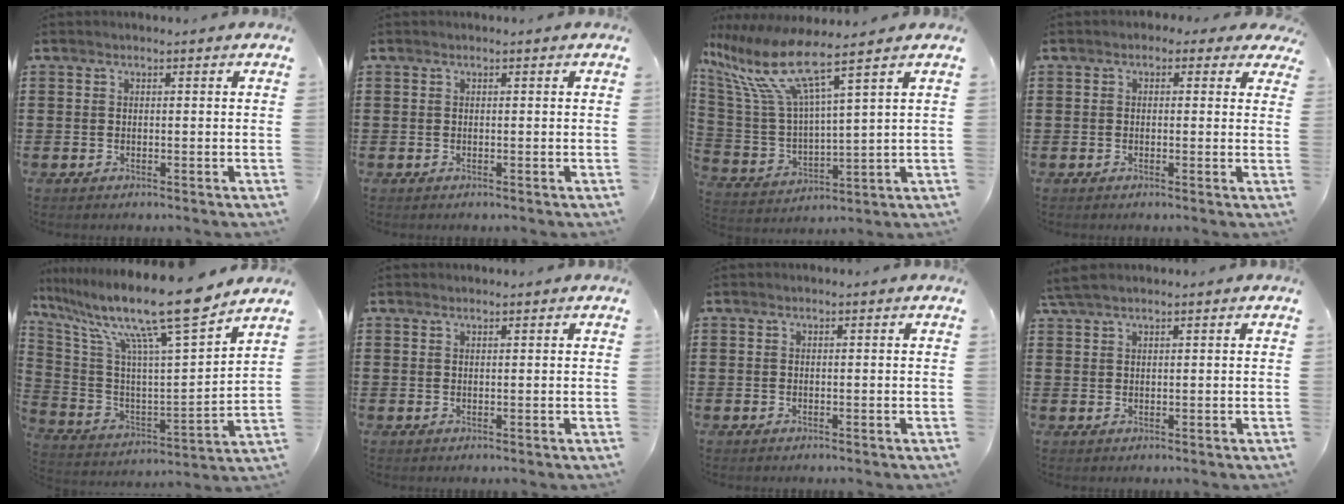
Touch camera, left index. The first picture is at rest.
{"total": 0.0}
{"total": 11.2, "force": [7.4, 2.2, 8.1], "torque": [-0.204, -0.042, 0.119]}
{"total": 1.3, "force": [0.2, 1.1, 0.7], "torque": [-0.019, 0.008, 0.001]}
{"total": 16.2, "force": [12.3, 1.3, 10.4], "torque": [-0.217, -0.075, 0.194]}
{"total": 0.5, "force": [0.5, 0.1, 0.1], "torque": [-0.003, 0.000, 0.009]}
{"total": 0.0}
{"total": 2.5, "force": [1.9, 0.6, 1.5], "torque": [-0.033, 0.004, 0.035]}